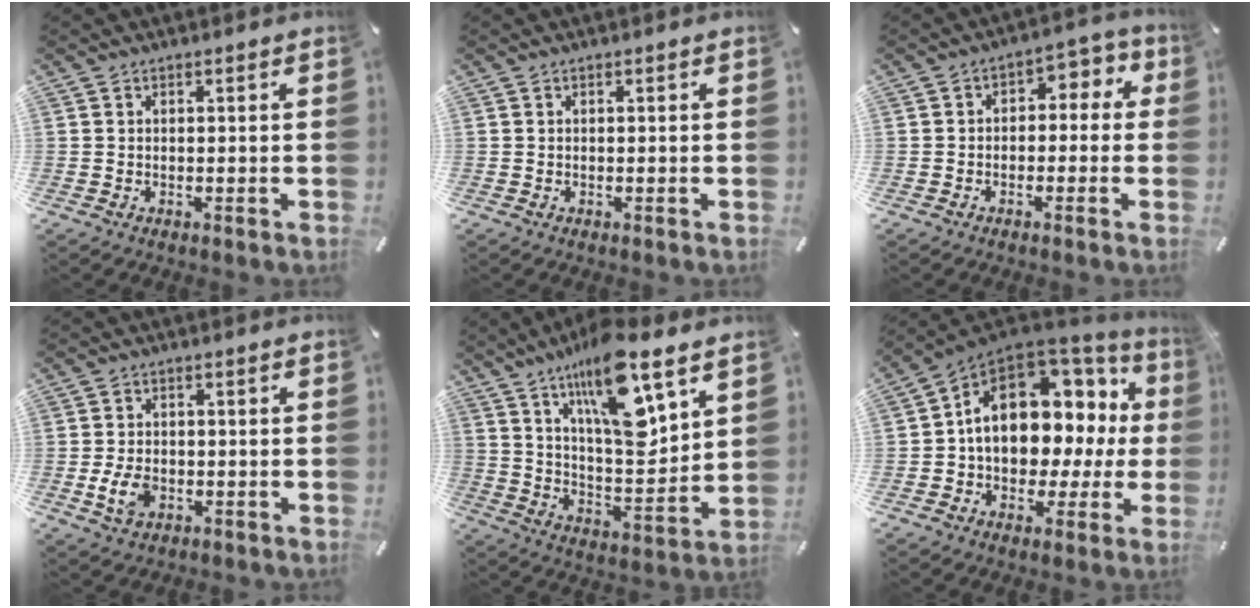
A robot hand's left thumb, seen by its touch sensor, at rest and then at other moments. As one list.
[{"total": 0.0}, {"total": 4.8, "force": [-1.2, 3.7, 2.8], "torque": [-0.028, 0.011, -0.032]}, {"total": 5.2, "force": [-1.5, 3.6, 3.5], "torque": [-0.083, -0.001, -0.028]}, {"total": 17.9, "force": [11.6, 5.7, 12.4], "torque": [-0.217, -0.067, 0.191]}, {"total": 13.5, "force": [3.1, 10.1, 8.4], "torque": [-0.129, -0.027, 0.058]}]